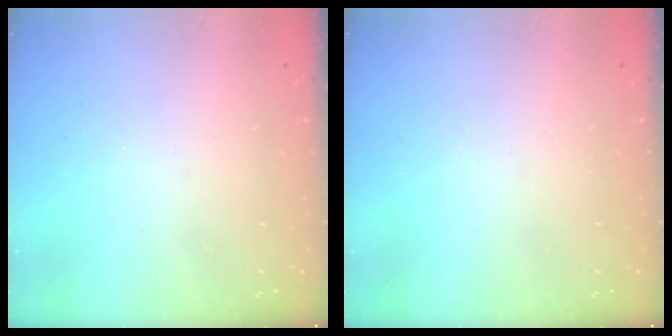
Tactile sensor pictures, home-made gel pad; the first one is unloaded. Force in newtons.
{"total": 0.0}